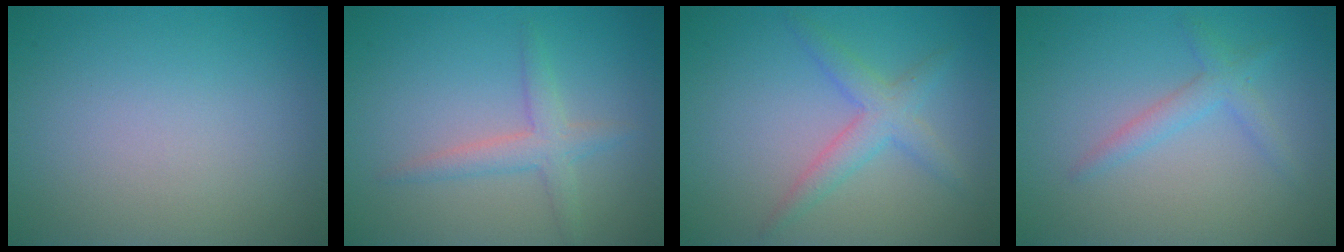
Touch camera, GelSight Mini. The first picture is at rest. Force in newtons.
{"total": 2.4, "press": 2.4, "slide": 0.1}
{"total": 2.9, "press": 2.9, "slide": 0.1}
{"total": 2.0, "press": 2.0, "slide": 0.2}